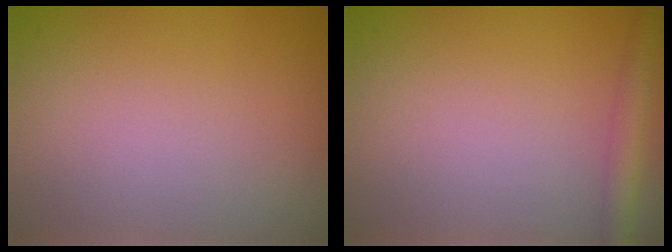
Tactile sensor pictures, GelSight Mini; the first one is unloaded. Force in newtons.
{"total": 2.6, "press": 2.6, "slide": 0.0}